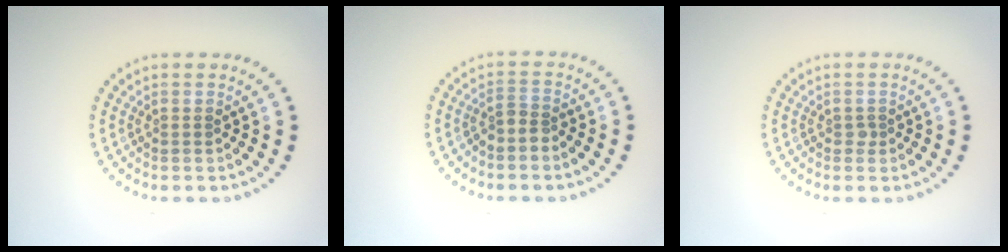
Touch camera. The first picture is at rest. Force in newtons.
{"total": 1.6, "press": 1.2, "slide": 1.0}
{"total": 0.6, "press": 0.4, "slide": 0.4}